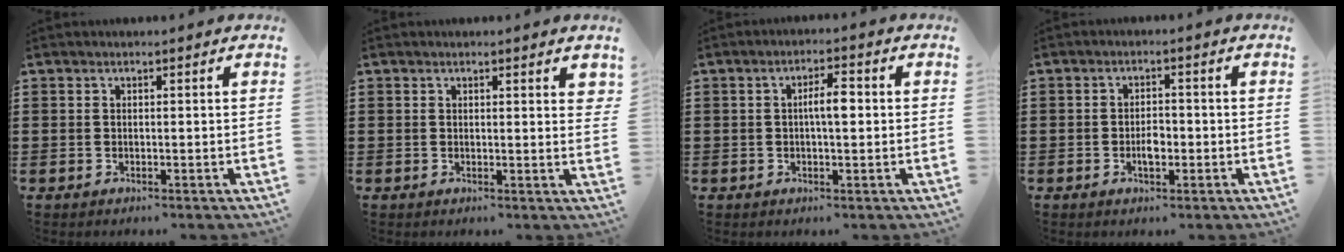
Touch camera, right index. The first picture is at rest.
{"total": 0.9, "force": [0.8, 0.2, 0.5], "torque": [-0.003, -0.001, 0.013]}
{"total": 4.0, "force": [0.2, 1.1, 3.8], "torque": [-0.071, 0.004, 0.001]}
{"total": 2.7, "force": [-0.8, 1.2, 2.3], "torque": [-0.044, 0.002, -0.014]}